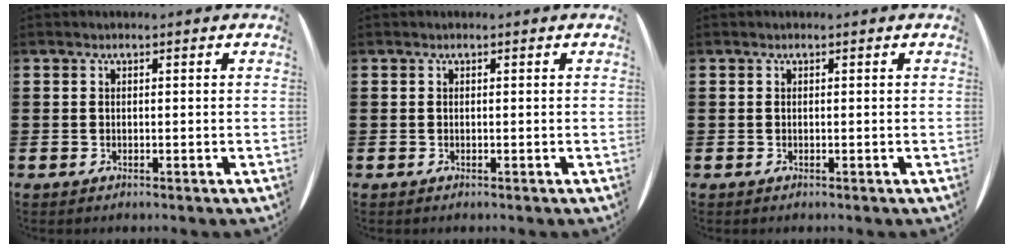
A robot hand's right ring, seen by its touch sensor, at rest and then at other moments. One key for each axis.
{"total": 0.0}
{"total": 0.0}